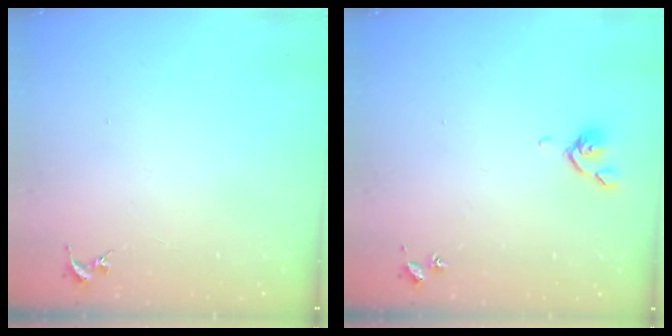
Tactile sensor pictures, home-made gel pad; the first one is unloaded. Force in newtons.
{"total": 5.2, "press": 5.1, "slide": 0.7}